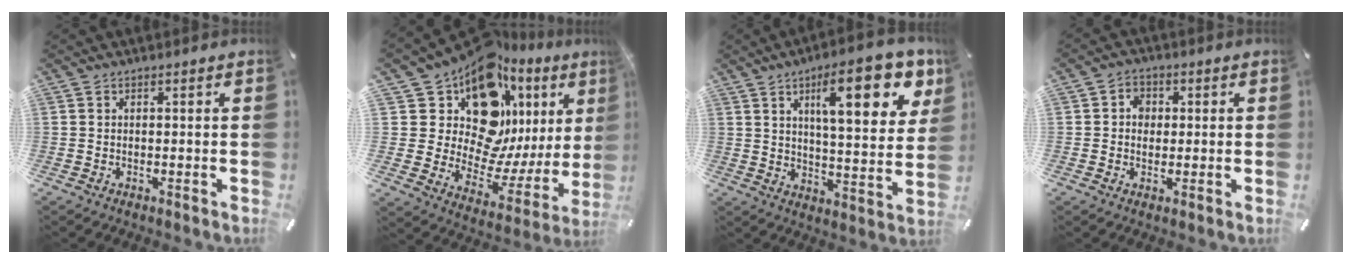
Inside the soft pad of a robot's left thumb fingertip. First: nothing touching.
{"total": 19.3, "force": [11.6, 11.1, 10.6], "torque": [-0.182, -0.117, 0.205]}
{"total": 19.3, "force": [9.1, 6.7, 15.6], "torque": [-0.219, -0.035, 0.135]}
{"total": 3.8, "force": [0.0, 3.4, 1.8], "torque": [-0.023, 0.005, -0.006]}